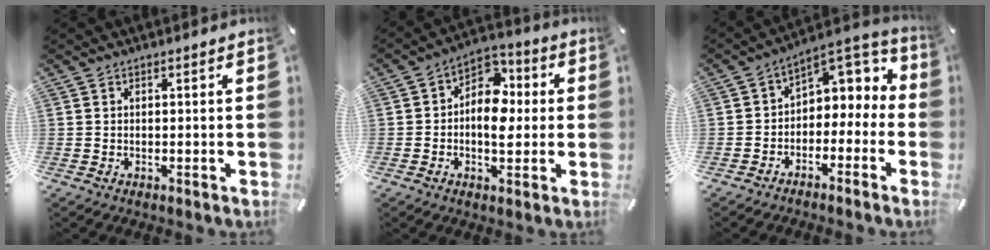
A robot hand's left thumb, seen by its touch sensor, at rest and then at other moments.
{"total": 9.8, "force": [-0.4, 7.1, 6.7], "torque": [-0.102, -0.004, -0.008]}
{"total": 5.6, "force": [0.6, 4.9, 2.5], "torque": [-0.038, -0.009, 0.011]}